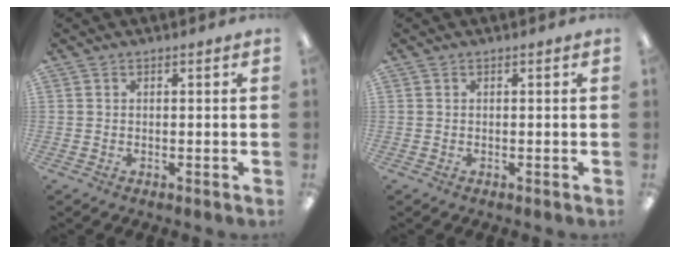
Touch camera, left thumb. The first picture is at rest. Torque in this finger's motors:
{"motor_torque": [0.00, 0.00, 0.07, -0.08, 0.01]}